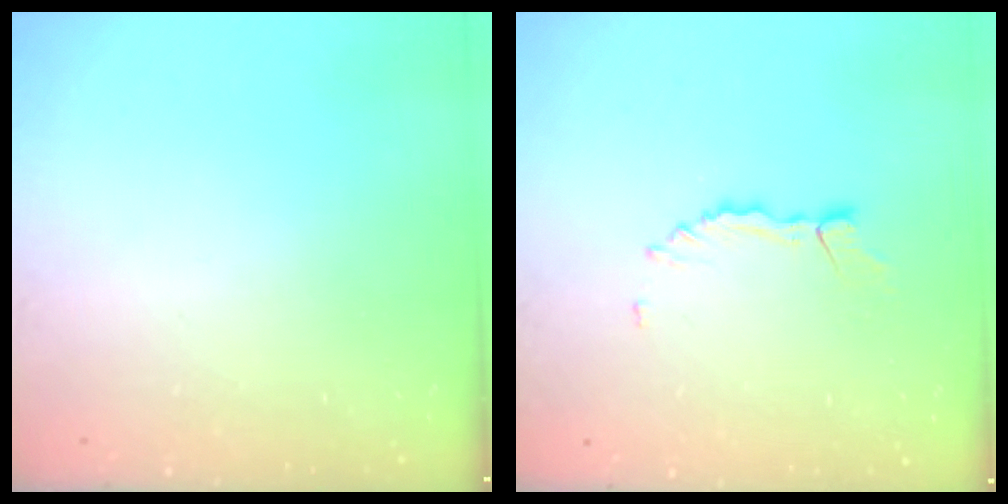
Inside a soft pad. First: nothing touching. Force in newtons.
{"total": 2.7, "press": 2.7, "slide": 0.3}